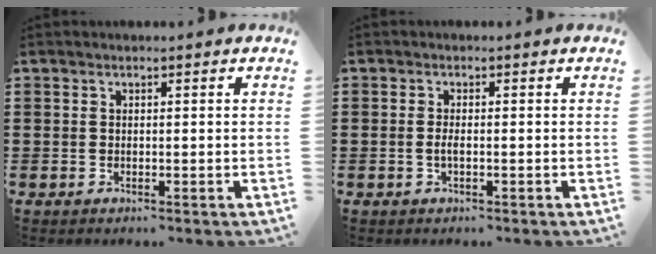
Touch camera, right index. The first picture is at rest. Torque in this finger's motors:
{"motor_torque": [0.98, 1.16, 0.03, 0.04]}